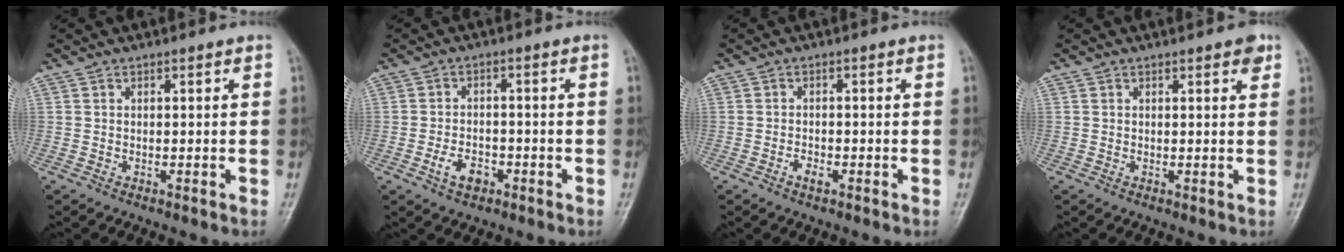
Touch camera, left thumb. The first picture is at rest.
{"total": 4.6, "force": [-2.3, 2.9, 2.7], "torque": [-0.040, 0.017, -0.040]}
{"total": 1.7, "force": [-1.1, 0.9, 1.0], "torque": [-0.017, 0.006, -0.020]}
{"total": 2.1, "force": [1.2, 0.6, 1.6], "torque": [-0.016, -0.003, 0.012]}